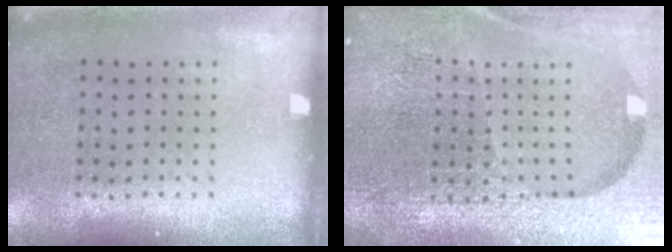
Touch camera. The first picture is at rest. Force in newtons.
{"total": 6.9, "press": 5.9, "slide": 3.5}